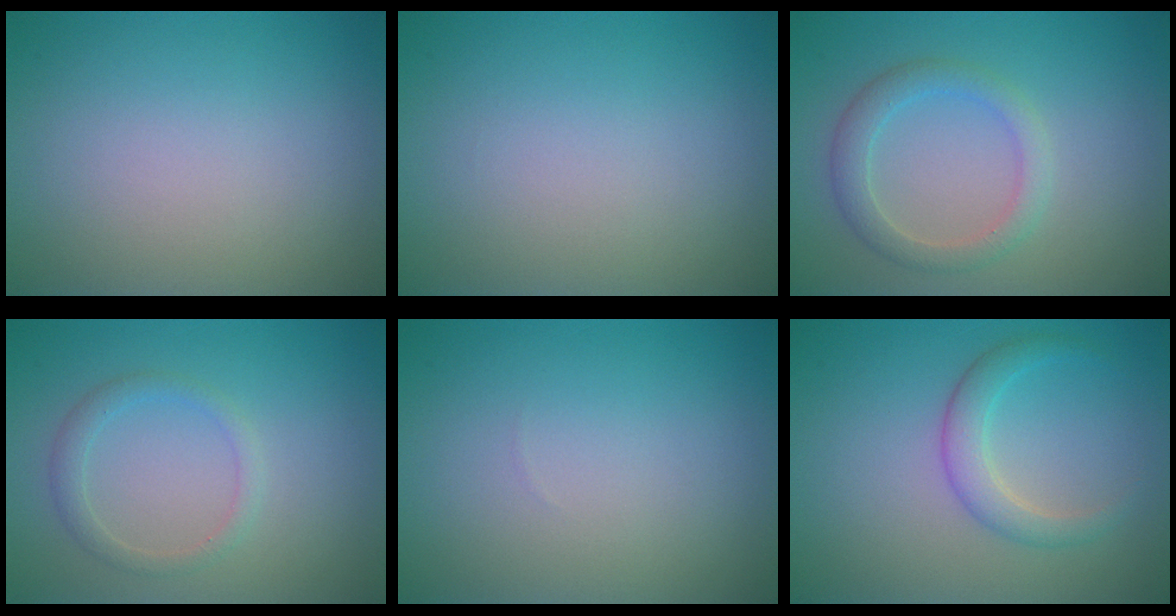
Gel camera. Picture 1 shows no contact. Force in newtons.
{"total": 0.0}
{"total": 2.8, "press": 2.8, "slide": 0.1}
{"total": 1.7, "press": 1.7, "slide": 0.1}
{"total": 0.0}
{"total": 2.5, "press": 2.5, "slide": 0.1}